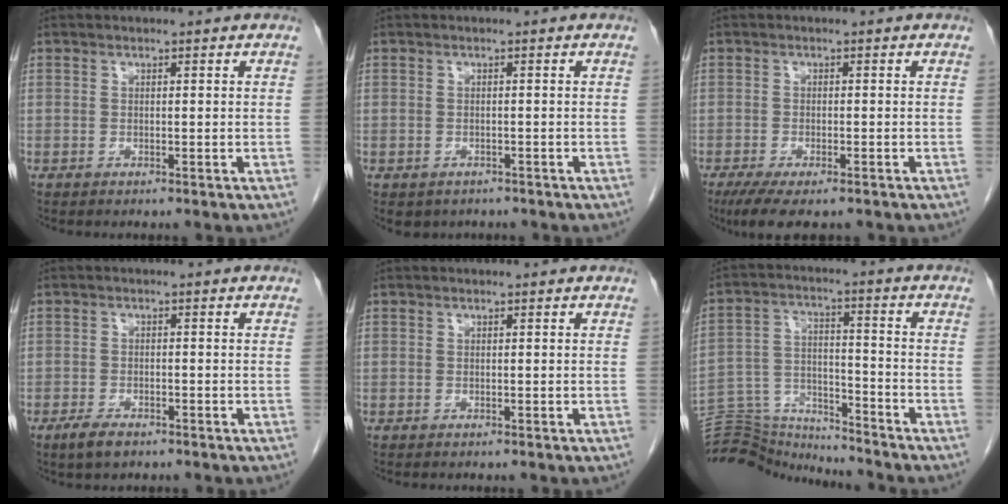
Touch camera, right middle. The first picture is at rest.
{"total": 3.1, "force": [-2.3, 1.9, 0.5], "torque": [-0.006, 0.001, -0.027]}
{"total": 6.6, "force": [-4.9, 1.8, 4.1], "torque": [-0.065, -0.016, -0.075]}
{"total": 3.1, "force": [-2.1, 1.2, 1.9], "torque": [-0.044, -0.003, -0.035]}
{"total": 0.0}
{"total": 13.0, "force": [-12.9, 1.4, 0.8], "torque": [-0.018, 0.036, -0.216]}